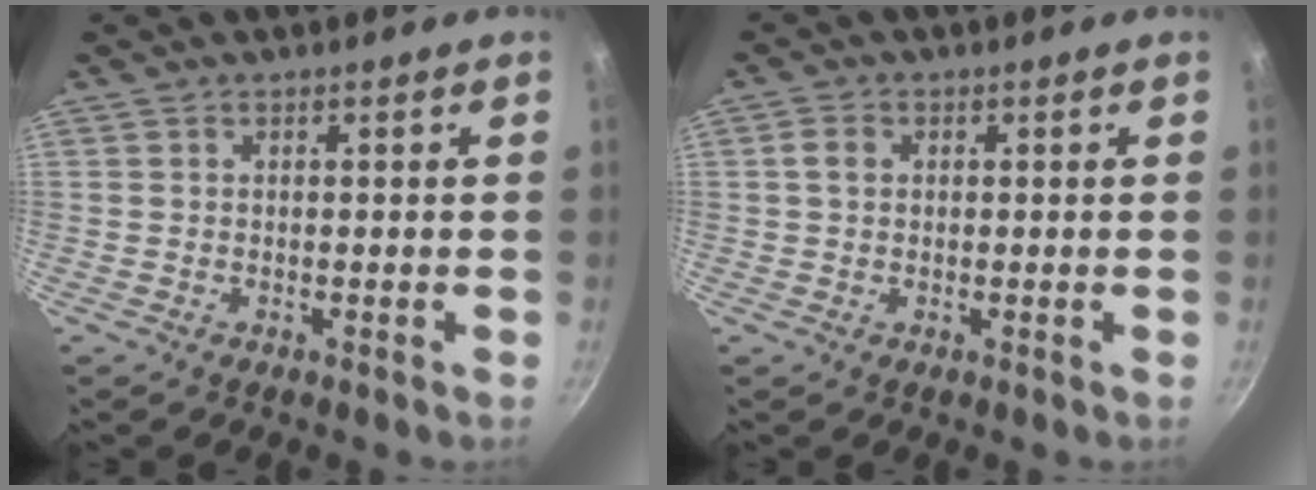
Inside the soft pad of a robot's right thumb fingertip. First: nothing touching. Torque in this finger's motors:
{"motor_torque": [0.38, 0.77, 0.34, -0.15, 0.01]}